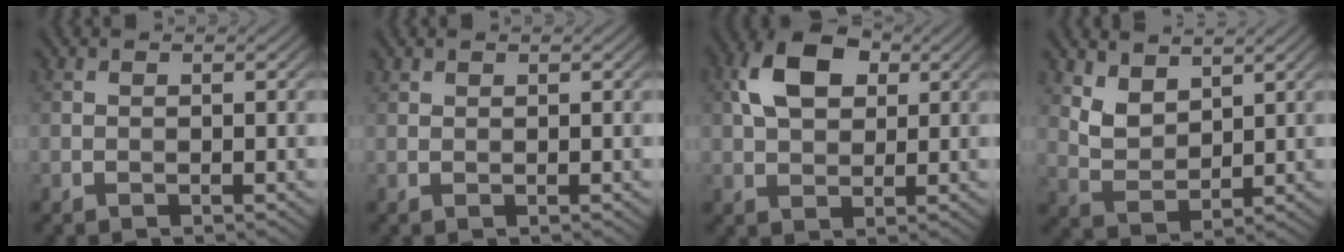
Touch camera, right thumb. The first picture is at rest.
{"total": 0.7, "force": [0.6, 0.2, 0.2], "torque": [-0.007, 0.003, 0.017]}
{"total": 7.9, "force": [2.4, 5.1, 5.5], "torque": [-0.121, 0.014, 0.040]}
{"total": 4.8, "force": [3.2, 2.5, 2.4], "torque": [-0.065, -0.007, 0.069]}